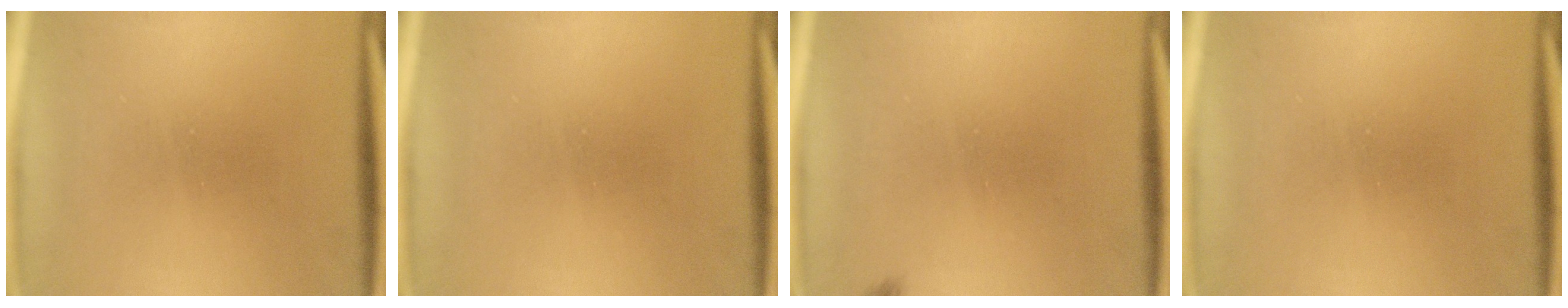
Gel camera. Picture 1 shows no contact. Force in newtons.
{"total": 0.0}
{"total": 0.9}
{"total": 0.0}